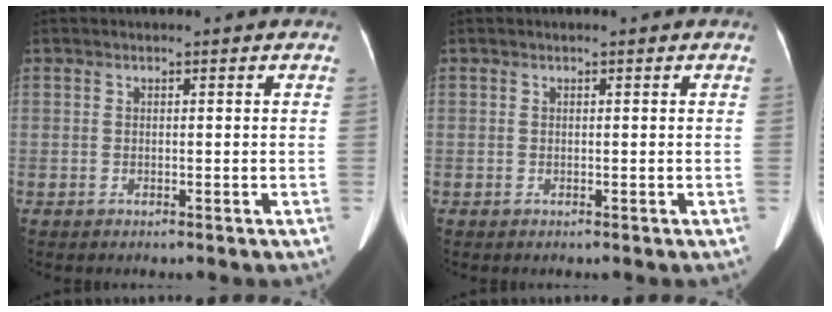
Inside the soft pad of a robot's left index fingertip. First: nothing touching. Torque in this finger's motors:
{"motor_torque": [-0.77, 0.25, -0.51, -0.21]}